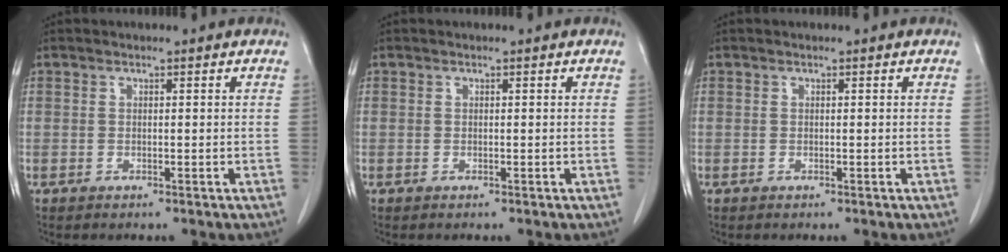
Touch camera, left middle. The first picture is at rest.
{"total": 0.0}
{"total": 0.0}